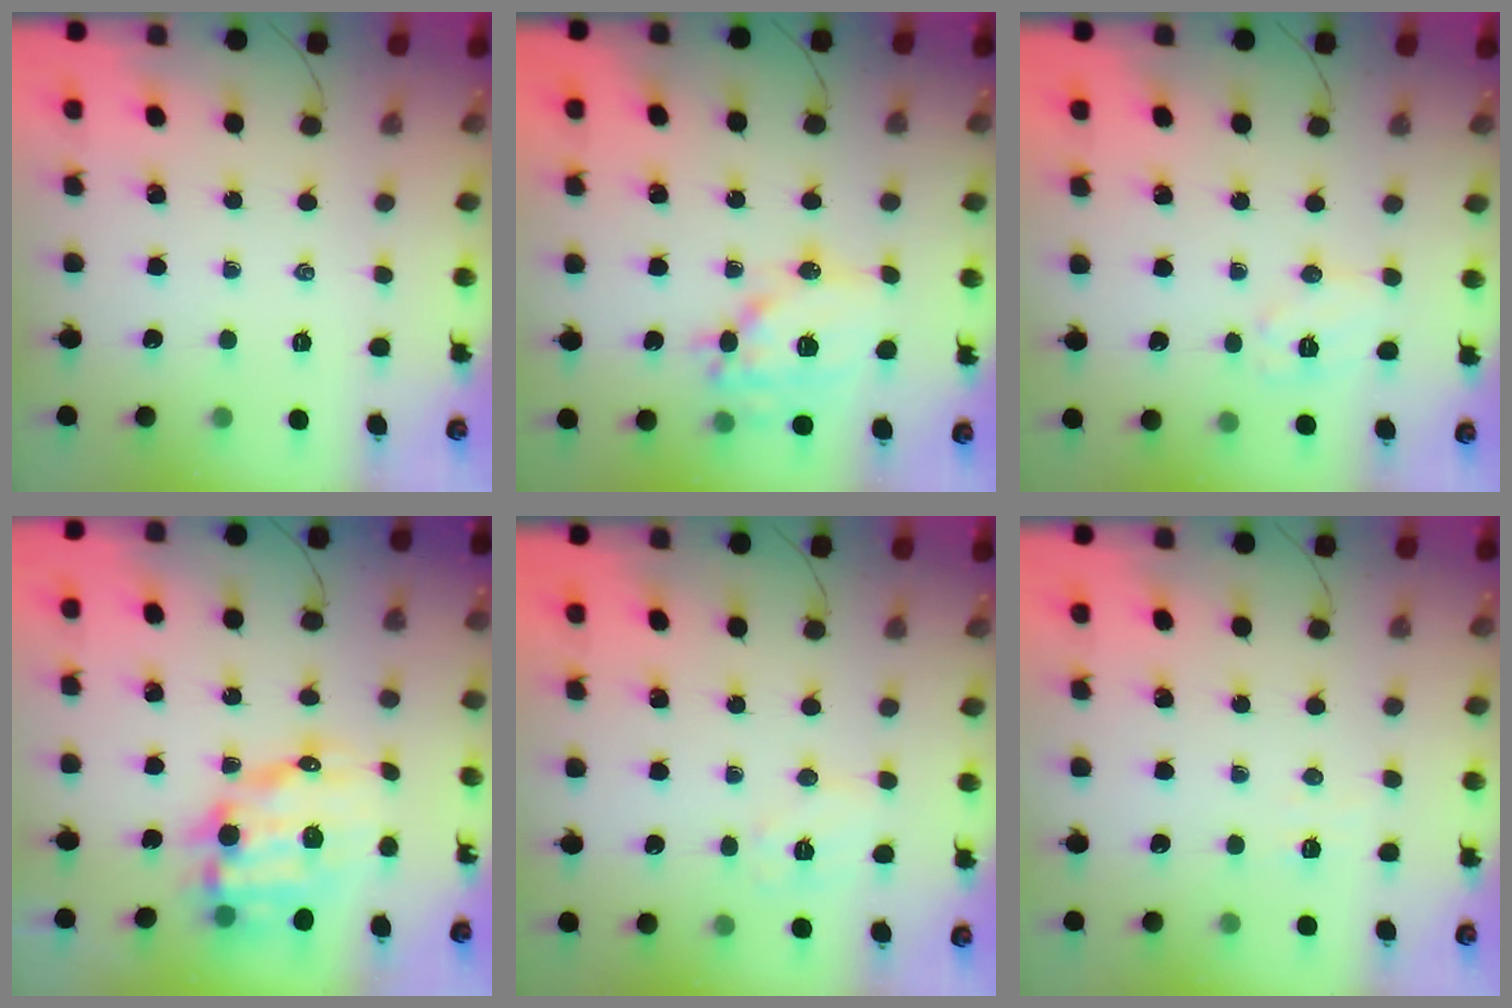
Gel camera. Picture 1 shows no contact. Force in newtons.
{"total": 15.4, "press": 15.2, "slide": 2.5}
{"total": 6.3, "press": 6.2, "slide": 0.9}
{"total": 13.5, "press": 13.1, "slide": 3.2}
{"total": 6.4, "press": 6.4, "slide": 1.0}
{"total": 3.1, "press": 2.9, "slide": 0.9}